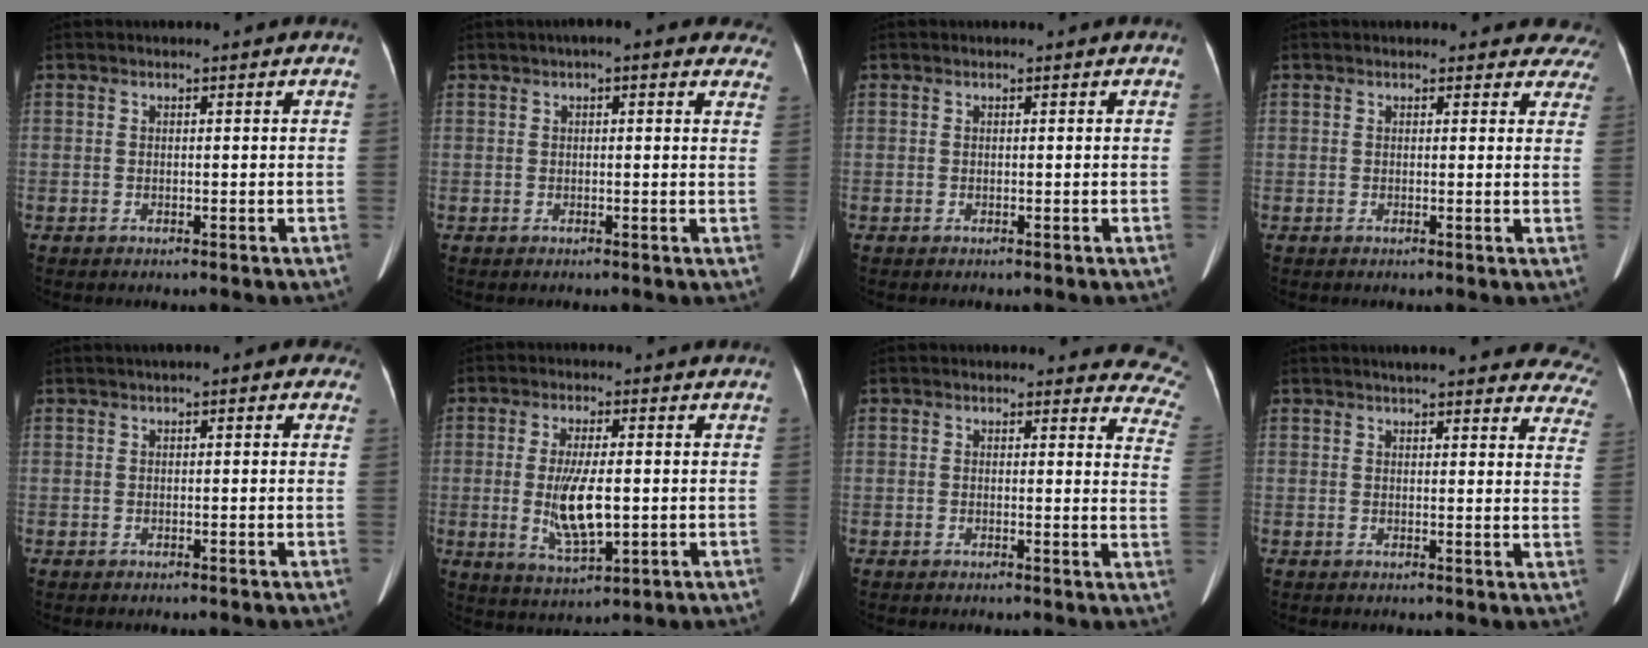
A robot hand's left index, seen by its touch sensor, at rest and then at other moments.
{"total": 8.0, "force": [5.8, 2.2, 5.0], "torque": [-0.044, 0.018, 0.054]}
{"total": 0.0}
{"total": 7.4, "force": [6.8, 2.8, 0.4], "torque": [0.045, -0.011, 0.035]}
{"total": 4.1, "force": [2.4, 1.4, 3.0], "torque": [-0.026, 0.029, 0.023]}
{"total": 8.3, "force": [-0.6, 2.3, 7.9], "torque": [-0.161, -0.012, -0.005]}
{"total": 10.4, "force": [9.7, 3.1, 2.2], "torque": [0.025, -0.055, 0.056]}
{"total": 20.2, "force": [18.0, 4.2, 7.9], "torque": [-0.076, -0.030, 0.186]}